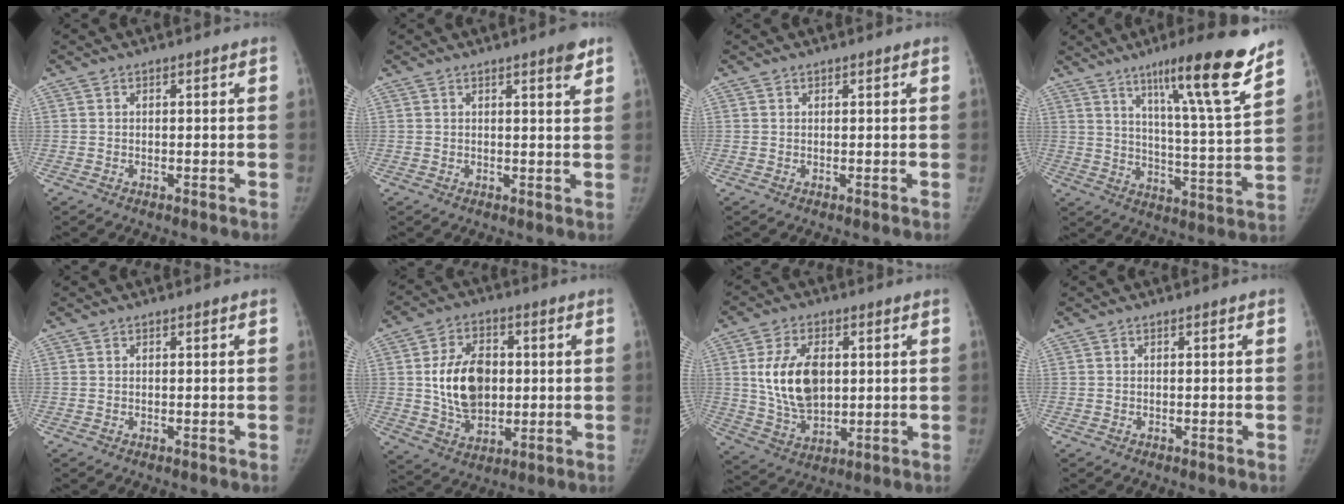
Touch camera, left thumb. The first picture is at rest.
{"total": 3.1, "force": [2.2, 0.3, 2.2], "torque": [-0.025, -0.015, 0.031]}
{"total": 0.0}
{"total": 18.9, "force": [12.3, 1.0, 14.3], "torque": [-0.188, -0.069, 0.188]}
{"total": 0.0}
{"total": 13.5, "force": [1.1, 9.4, 9.6], "torque": [-0.130, -0.005, 0.028]}
{"total": 12.8, "force": [2.3, 7.9, 9.8], "torque": [-0.155, -0.015, 0.053]}
{"total": 0.0}